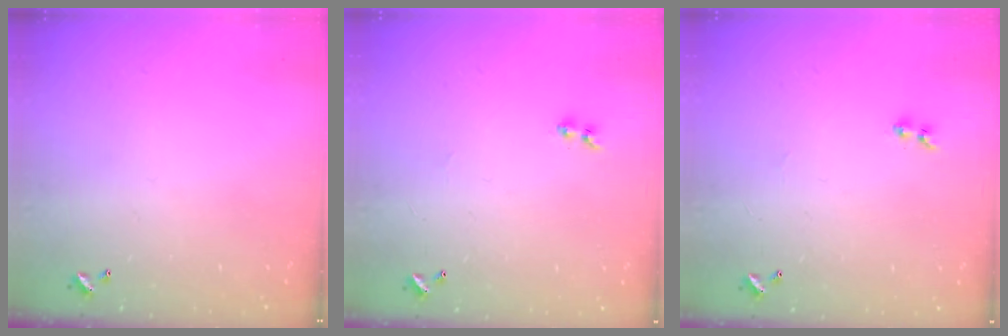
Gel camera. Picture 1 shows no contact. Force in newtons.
{"total": 1.3, "press": 1.1, "slide": 0.7}
{"total": 1.3, "press": 1.1, "slide": 0.7}